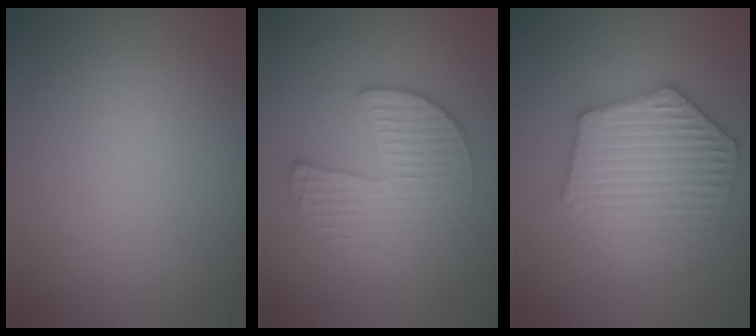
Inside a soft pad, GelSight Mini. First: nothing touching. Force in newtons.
{"total": 3.5, "press": 3.3, "slide": 1.2}
{"total": 6.2, "press": 6.1, "slide": 1.1}